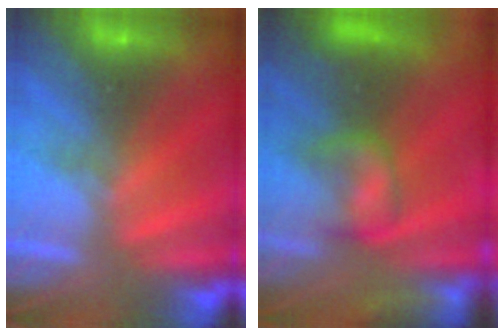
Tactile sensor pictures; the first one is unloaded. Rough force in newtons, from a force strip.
{"total": 7.0}